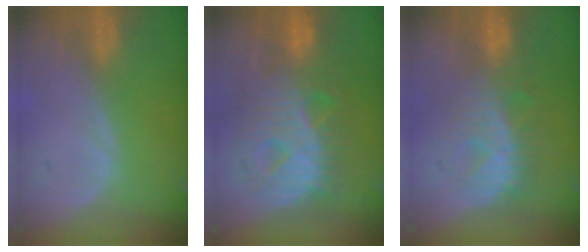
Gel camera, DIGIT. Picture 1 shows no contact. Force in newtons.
{"total": 12.1, "press": 12.0, "slide": 1.3}
{"total": 8.1, "press": 7.9, "slide": 2.0}